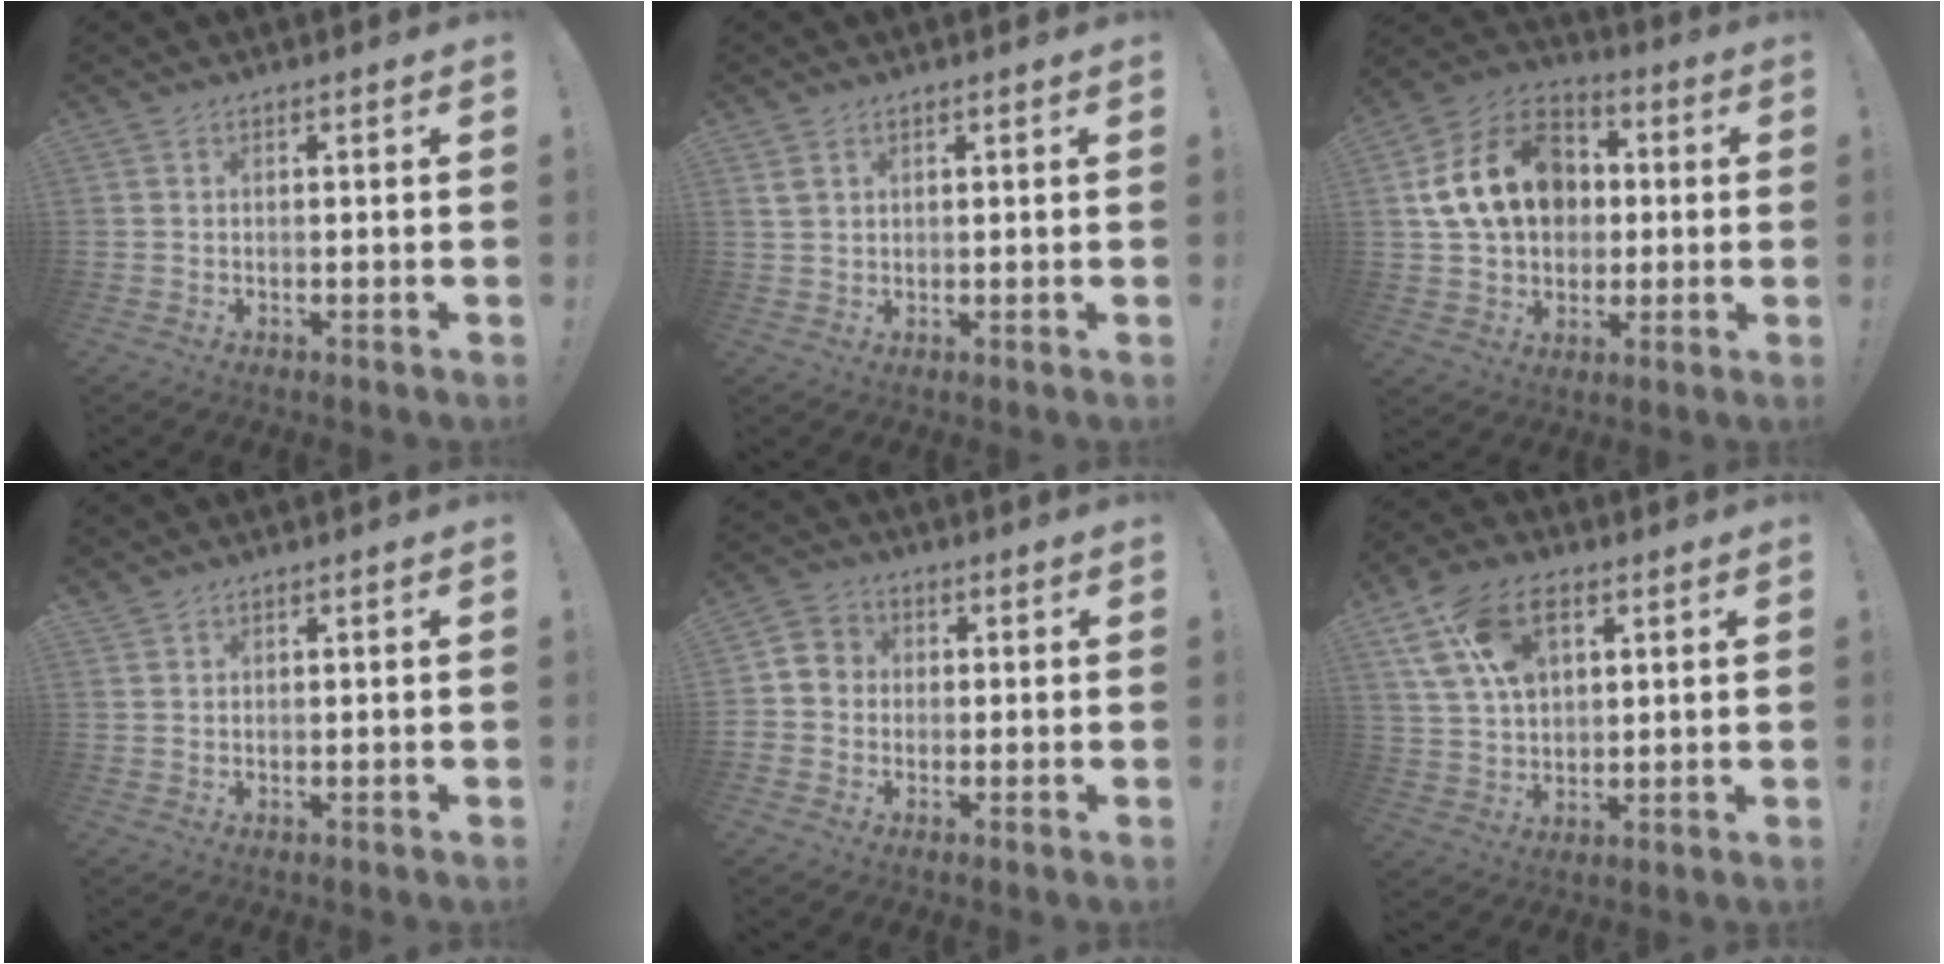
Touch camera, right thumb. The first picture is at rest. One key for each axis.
{"total": 2.5, "fx": 1.4, "fy": 1.6, "fz": 1.4, "tx": -0.028, "ty": 0.001, "tz": 0.027}
{"total": 20.2, "fx": 3.3, "fy": 15.5, "fz": 12.5, "tx": -0.201, "ty": 0.011, "tz": 0.073}
{"total": 1.1, "fx": 1.0, "fy": 0.4, "fz": 0.2, "tx": -0.012, "ty": 0.000, "tz": 0.022}
{"total": 4.7, "fx": -1.1, "fy": 4.4, "fz": 1.3, "tx": -0.025, "ty": 0.020, "tz": -0.018}
{"total": 15.6, "fx": 6.5, "fy": 9.8, "fz": 10.2, "tx": -0.187, "ty": -0.014, "tz": 0.125}